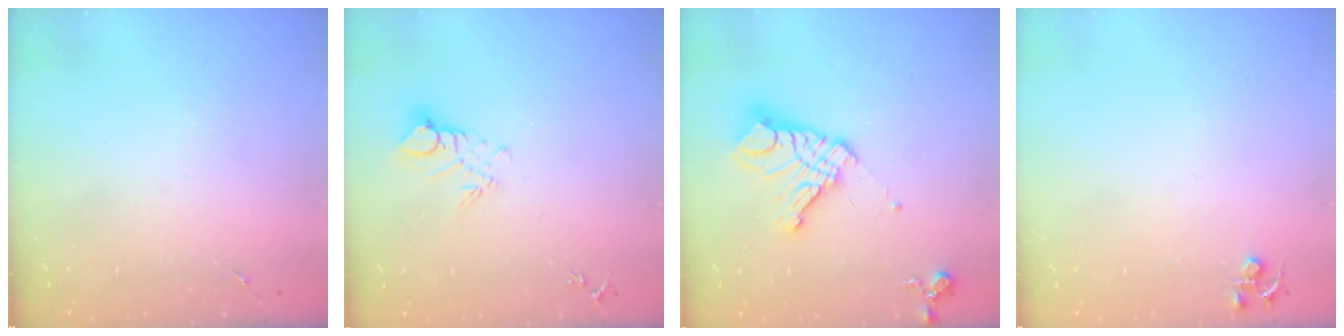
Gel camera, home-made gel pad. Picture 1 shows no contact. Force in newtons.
{"total": 7.9, "press": 7.8, "slide": 0.8}
{"total": 16.4, "press": 16.3, "slide": 2.1}
{"total": 4.5, "press": 4.4, "slide": 0.5}